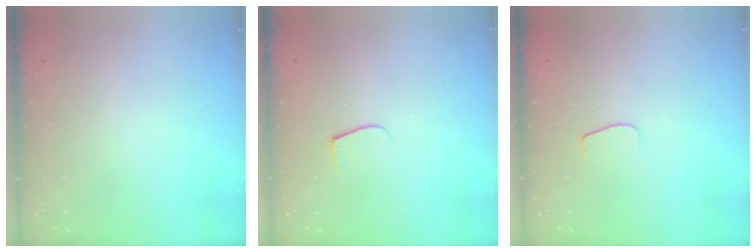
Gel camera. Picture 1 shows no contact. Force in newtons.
{"total": 4.3, "press": 4.2, "slide": 0.5}
{"total": 4.8, "press": 4.8, "slide": 0.6}